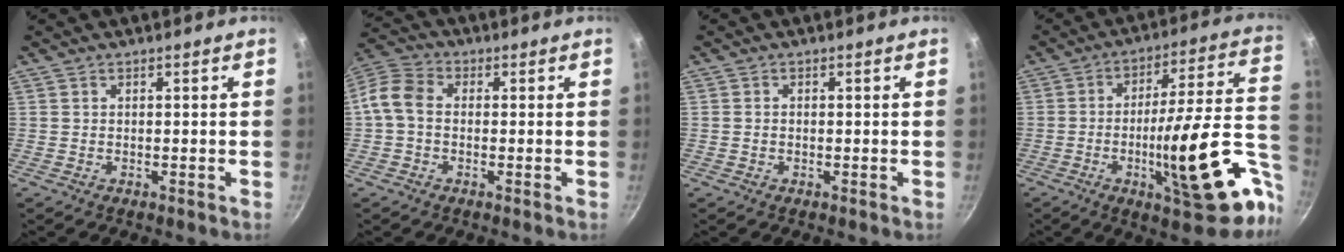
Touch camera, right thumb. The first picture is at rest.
{"total": 6.9, "force": [-0.6, 5.1, 4.6], "torque": [-0.089, 0.025, -0.031]}
{"total": 0.7, "force": [-0.1, 0.5, 0.4], "torque": [-0.007, 0.003, -0.003]}
{"total": 25.0, "force": [-6.7, 6.1, 23.4], "torque": [-0.306, 0.022, -0.092]}